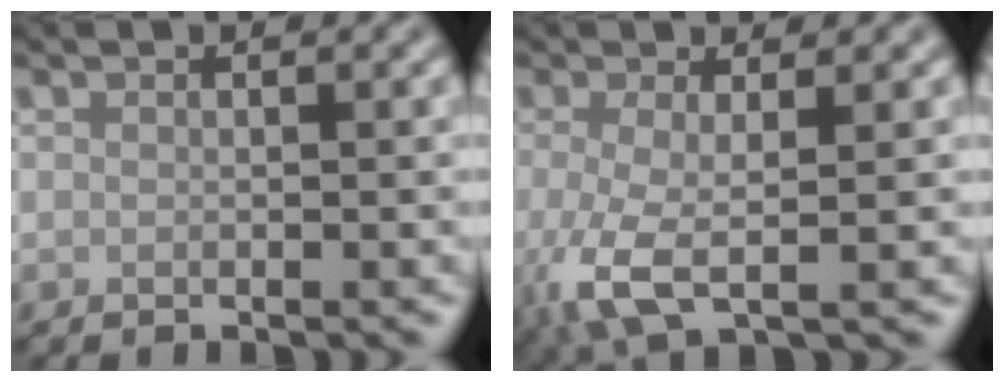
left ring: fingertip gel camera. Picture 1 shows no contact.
{"total": 4.7, "force": [-0.9, 1.5, 4.4], "torque": [-0.103, -0.013, -0.019]}